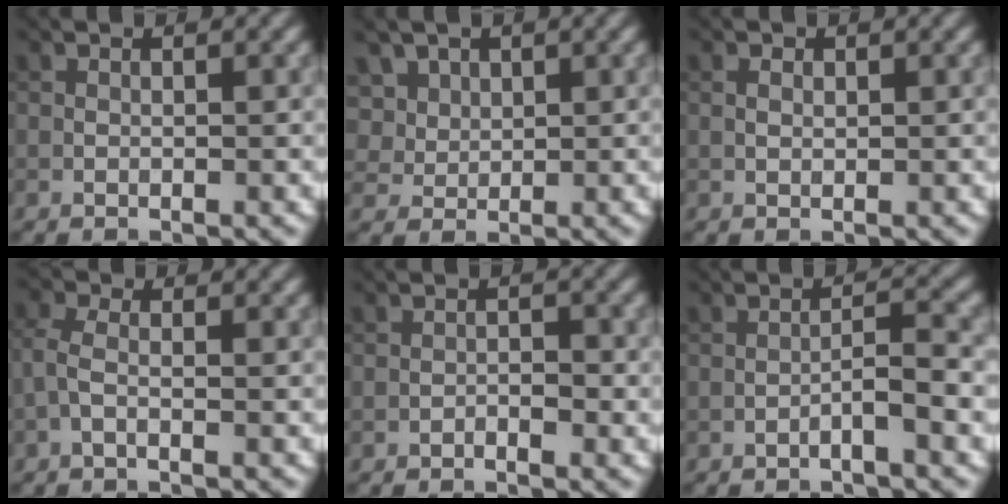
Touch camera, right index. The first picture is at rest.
{"total": 4.6, "force": [2.5, 3.4, 2.0], "torque": [-0.052, 0.006, 0.050]}
{"total": 0.9, "force": [0.3, 0.6, 0.6], "torque": [-0.012, 0.001, 0.006]}
{"total": 2.0, "force": [-0.5, 0.9, 1.7], "torque": [-0.046, 0.003, -0.018]}
{"total": 1.2, "force": [-0.7, 0.5, 0.9], "torque": [-0.011, 0.003, -0.013]}
{"total": 2.3, "force": [-1.2, 0.1, 2.0], "torque": [-0.033, 0.012, -0.024]}